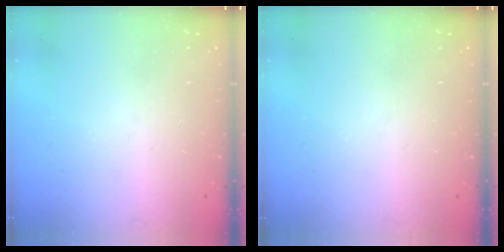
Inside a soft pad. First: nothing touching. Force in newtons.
{"total": 0.0}